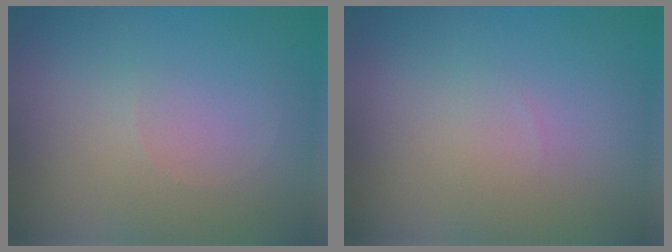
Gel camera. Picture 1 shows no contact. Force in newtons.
{"total": 0.0}